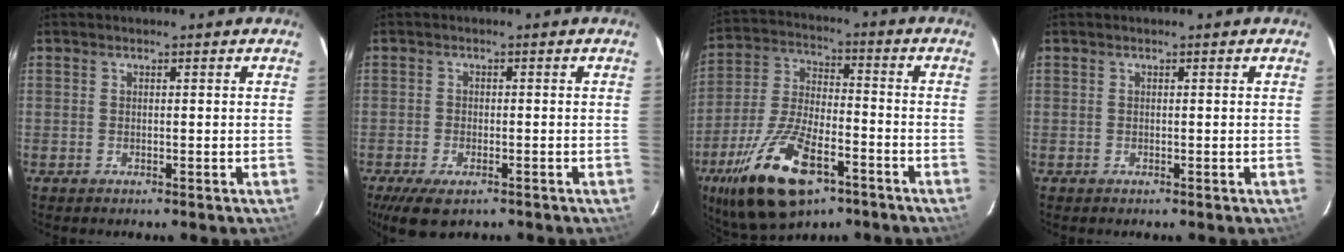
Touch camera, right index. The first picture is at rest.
{"total": 6.6, "force": [-4.3, 2.9, 4.2], "torque": [-0.099, -0.025, -0.073]}
{"total": 19.3, "force": [-10.6, 8.1, 13.9], "torque": [-0.285, -0.028, -0.186]}
{"total": 0.0}